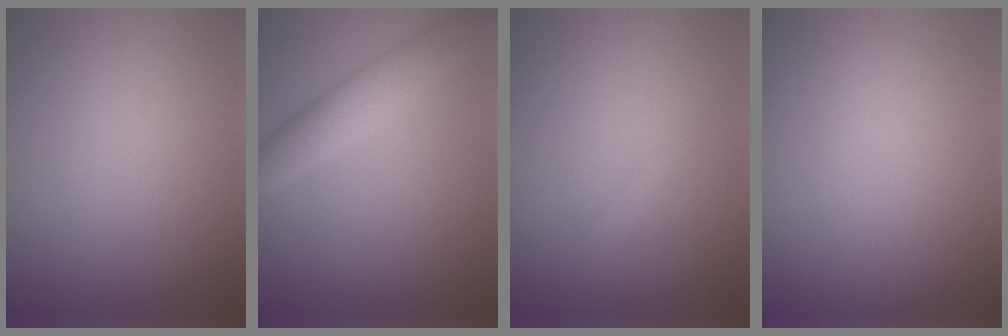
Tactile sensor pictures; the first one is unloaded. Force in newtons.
{"total": 4.1, "press": 4.1, "slide": 0.1}
{"total": 0.7, "press": 0.7, "slide": 0.1}
{"total": 0.0}